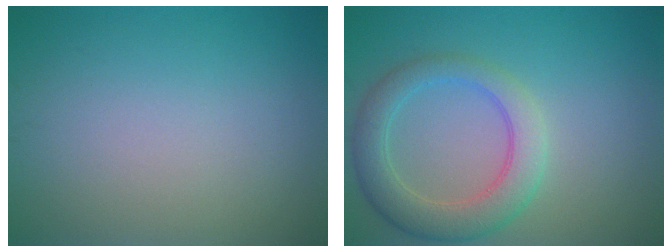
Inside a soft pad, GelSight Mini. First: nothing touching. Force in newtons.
{"total": 5.0, "press": 4.9, "slide": 0.4}